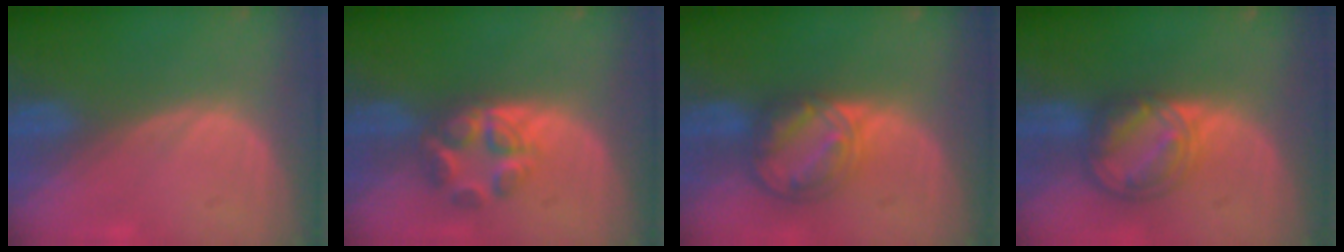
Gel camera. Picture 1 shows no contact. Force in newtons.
{"total": 5.9, "press": 5.5, "slide": 2.2}
{"total": 8.1, "press": 7.0, "slide": 4.1}
{"total": 8.4, "press": 7.1, "slide": 4.5}